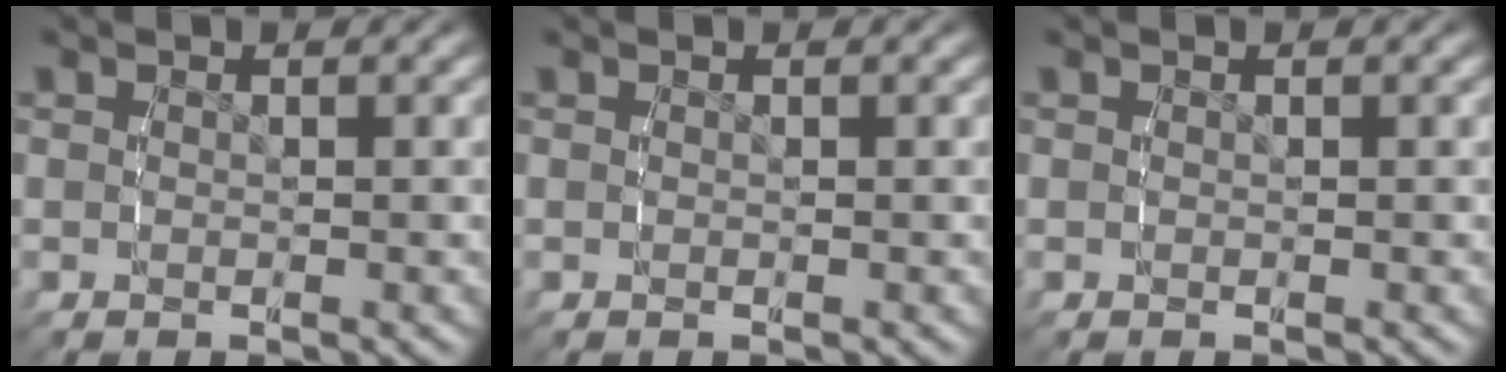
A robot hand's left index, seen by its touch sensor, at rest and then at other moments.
{"total": 0.0}
{"total": 0.0}